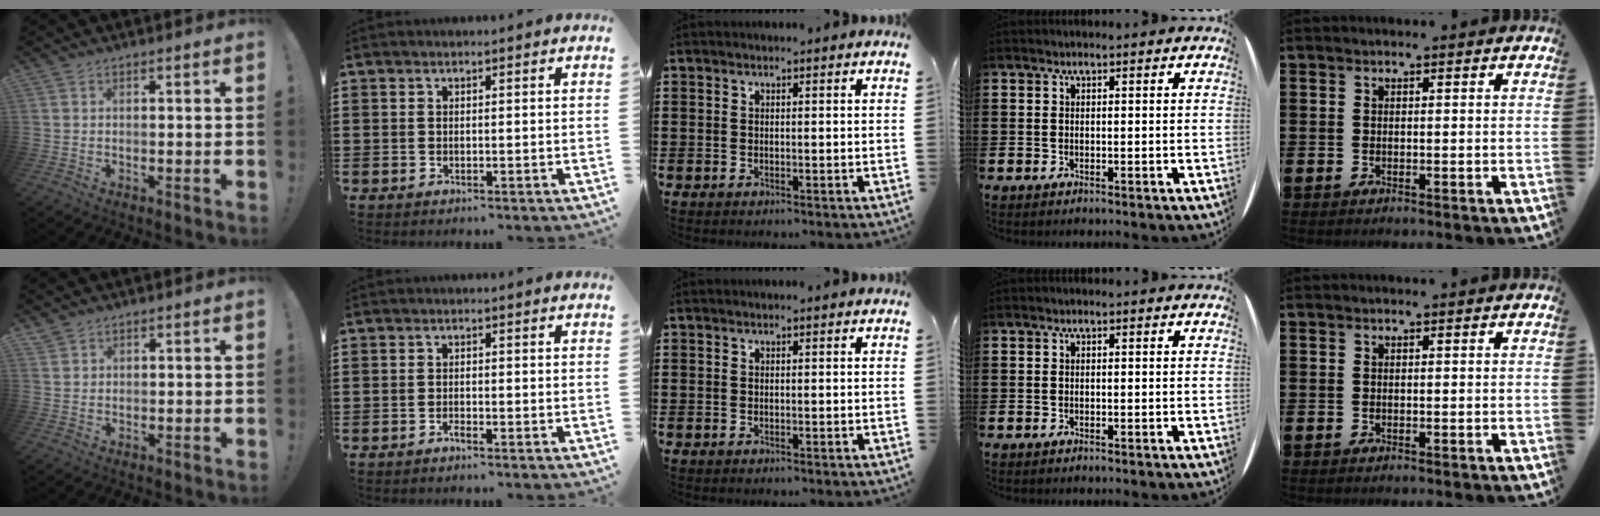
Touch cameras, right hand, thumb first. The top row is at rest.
{"thumb": {"total": 1.4, "force": [1.3, 0.5, 0.3], "torque": [0.001, -0.011, 0.023]}, "index": {"total": 0.9, "force": [-0.7, 0.2, 0.5], "torque": [-0.013, -0.003, -0.013]}}